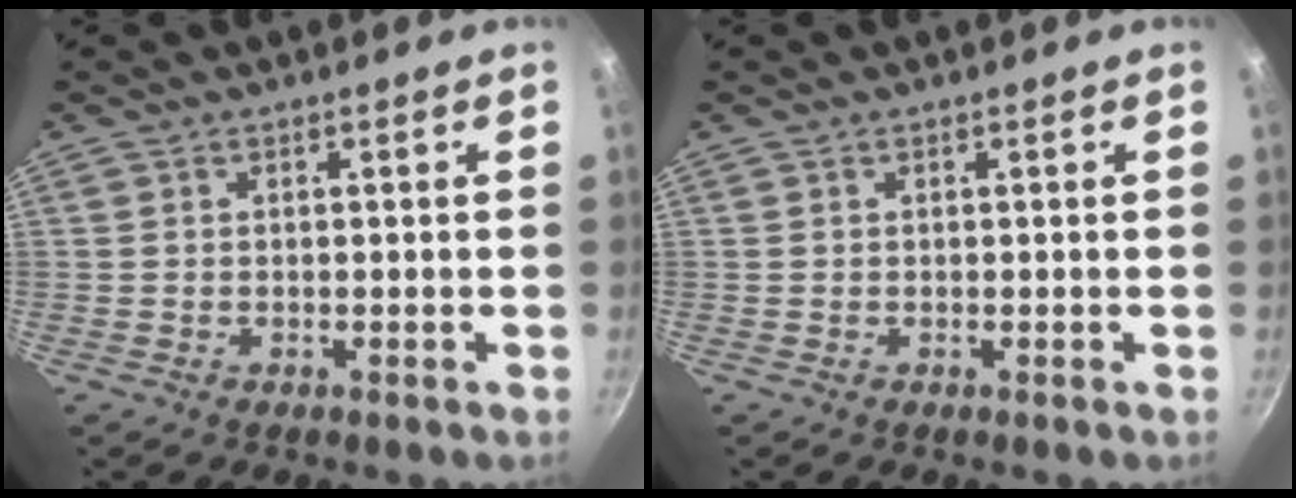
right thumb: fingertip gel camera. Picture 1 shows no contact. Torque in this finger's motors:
{"motor_torque": [-0.01, 0.00, 0.00, 0.00, 0.00]}